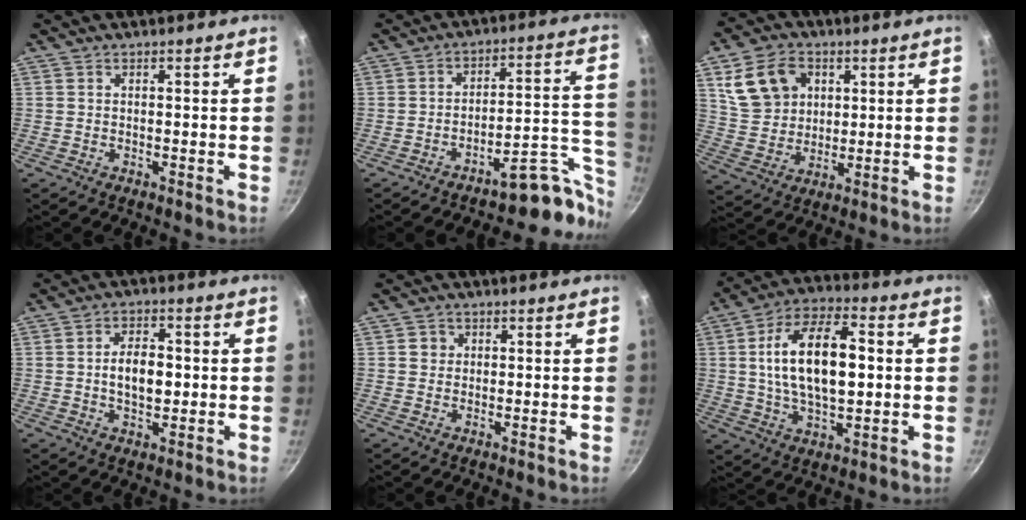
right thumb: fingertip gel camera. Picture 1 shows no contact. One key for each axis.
{"total": 12.8, "fx": -8.9, "fy": 3.4, "fz": 8.5, "tx": -0.059, "ty": 0.116, "tz": -0.125}
{"total": 12.2, "fx": 4.6, "fy": 9.3, "fz": 6.3, "tx": -0.093, "ty": -0.006, "tz": 0.091}
{"total": 7.2, "fx": 0.1, "fy": 4.1, "fz": 5.9, "tx": -0.087, "ty": 0.005, "tz": 0.000}
{"total": 2.0, "fx": 0.5, "fy": 1.9, "fz": 0.6, "tx": 0.001, "ty": 0.001, "tz": 0.005}
{"total": 17.9, "fx": 1.9, "fy": 8.9, "fz": 15.4, "tx": -0.262, "ty": 0.013, "tz": 0.032}